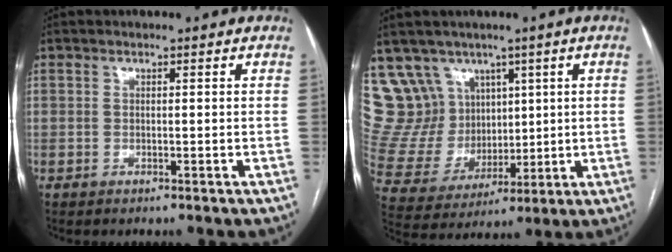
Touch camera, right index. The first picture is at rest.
{"total": 13.3, "force": [8.0, 10.1, 3.2], "torque": [-0.081, 0.053, 0.181]}